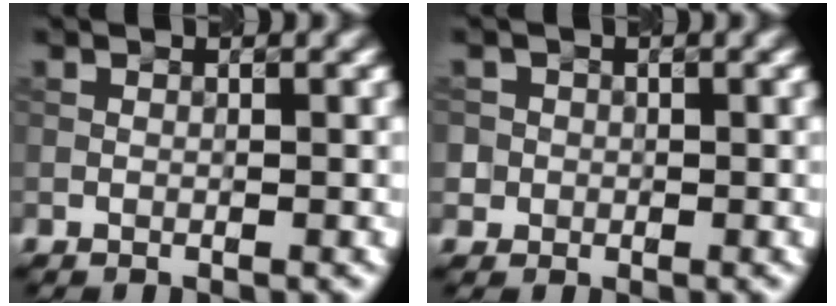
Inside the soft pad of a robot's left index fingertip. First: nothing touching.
{"total": 2.6, "force": [0.1, 2.5, 0.5], "torque": [0.000, 0.016, -0.003]}